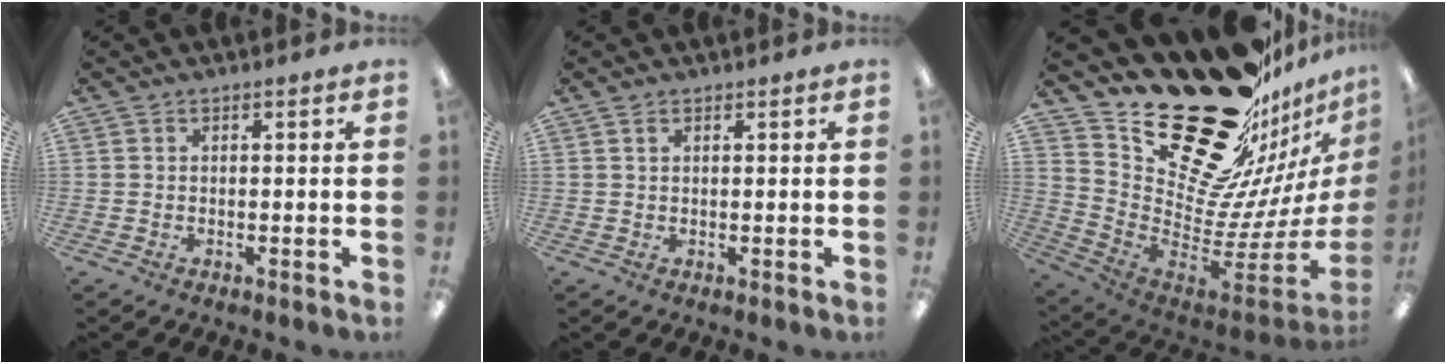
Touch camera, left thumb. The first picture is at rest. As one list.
[{"total": 1.0, "force": [0.6, 0.5, 0.6], "torque": [-0.014, 0.002, 0.011]}, {"total": 29.5, "force": [21.0, 14.0, 15.3], "torque": [-0.192, -0.184, 0.406]}]